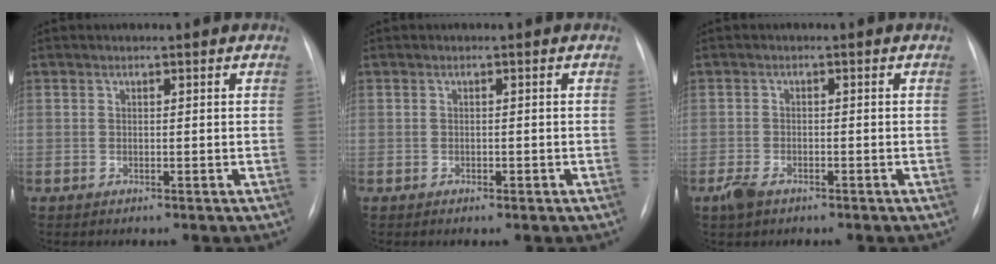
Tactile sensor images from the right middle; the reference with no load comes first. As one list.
[{"total": 0.7, "force": [-0.4, 0.2, 0.5], "torque": [-0.012, -0.002, -0.003]}, {"total": 2.8, "force": [-1.9, 1.4, 1.6], "torque": [-0.039, -0.003, -0.029]}]